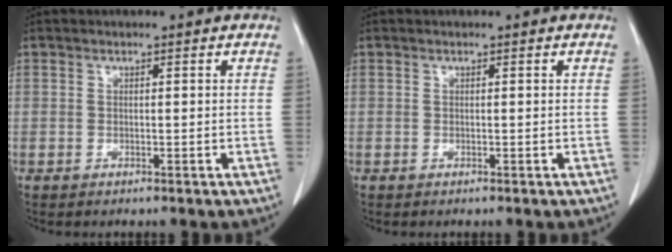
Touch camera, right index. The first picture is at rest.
{"total": 0.0}